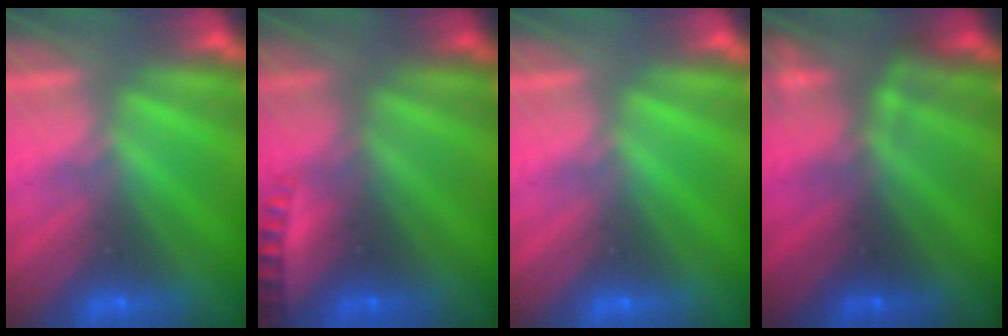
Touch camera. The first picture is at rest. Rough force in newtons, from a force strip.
{"total": 2.3}
{"total": 0.0}
{"total": 2.4}